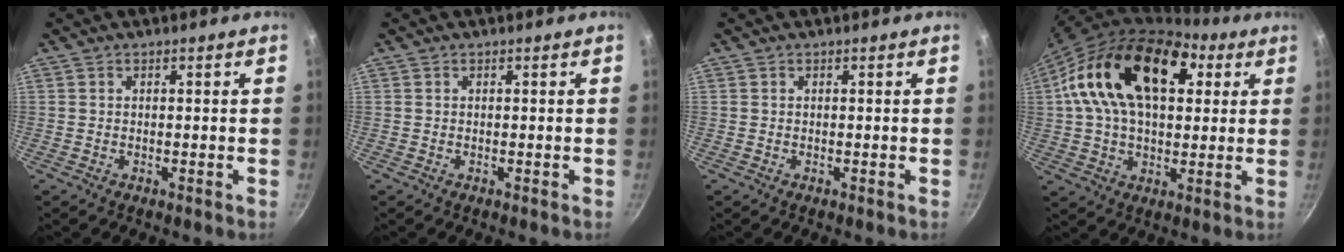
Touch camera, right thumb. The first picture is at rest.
{"total": 0.0}
{"total": 0.0}
{"total": 23.9, "force": [6.5, 14.6, 17.7], "torque": [-0.288, 0.019, 0.093]}